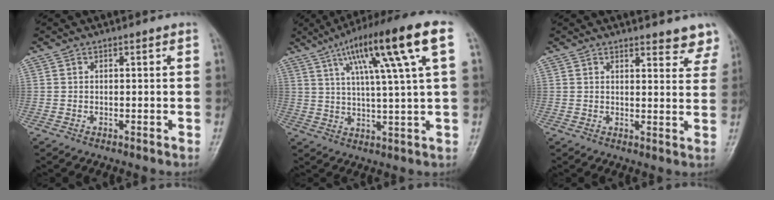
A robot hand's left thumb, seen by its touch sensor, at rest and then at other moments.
{"total": 16.9, "force": [6.7, 1.6, 15.4], "torque": [-0.251, 0.008, 0.103]}
{"total": 6.9, "force": [6.3, 2.1, 1.9], "torque": [0.015, -0.033, 0.054]}